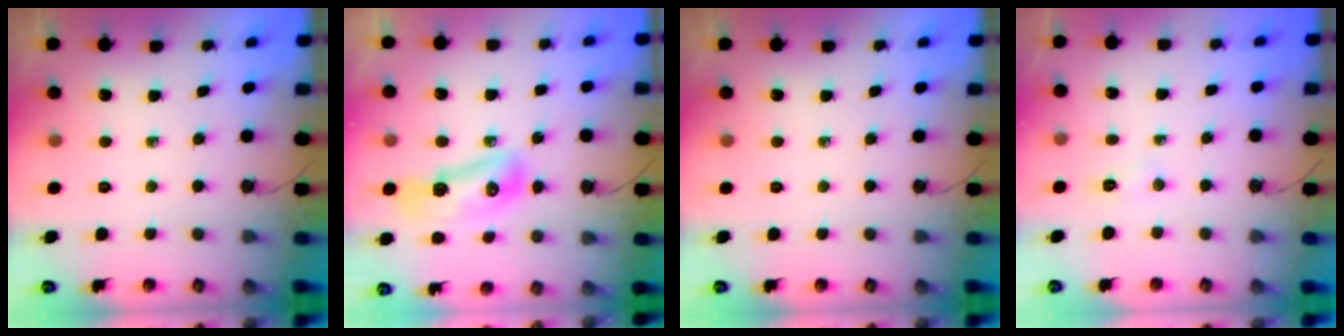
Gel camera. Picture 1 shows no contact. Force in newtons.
{"total": 10.5, "press": 10.5, "slide": 1.1}
{"total": 0.0}
{"total": 2.5, "press": 2.4, "slide": 0.4}